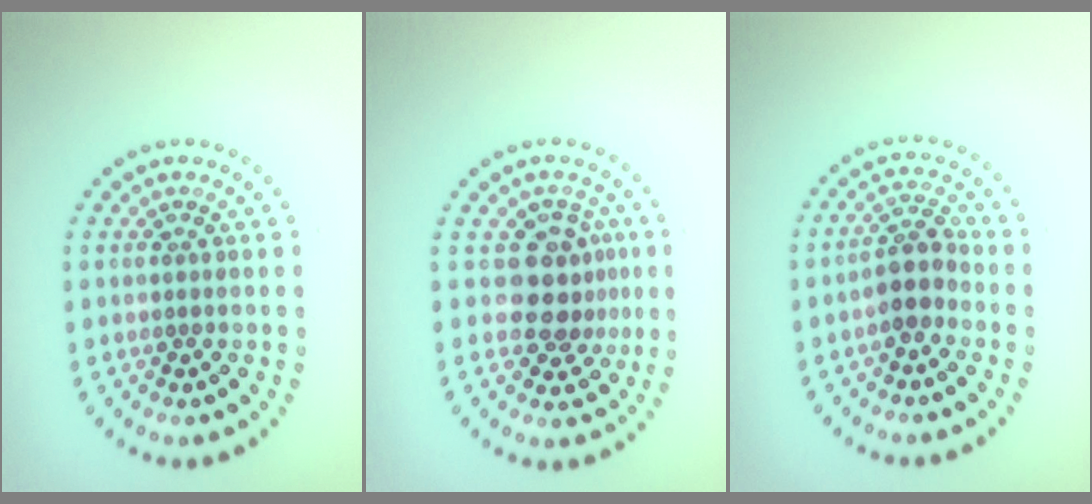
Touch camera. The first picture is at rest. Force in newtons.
{"total": 4.0, "press": 3.4, "slide": 2.1}
{"total": 2.8, "press": 2.5, "slide": 1.3}